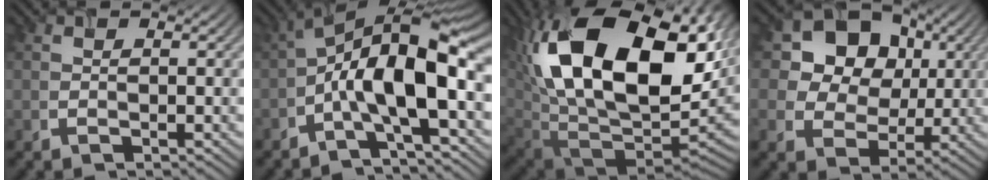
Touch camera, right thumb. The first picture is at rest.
{"total": 13.8, "force": [-1.3, 4.7, 12.9], "torque": [-0.216, 0.023, -0.036]}
{"total": 21.1, "force": [6.9, 12.2, 15.8], "torque": [-0.344, 0.013, 0.130]}
{"total": 12.1, "force": [3.9, 9.6, 6.3], "torque": [-0.138, 0.031, 0.060]}